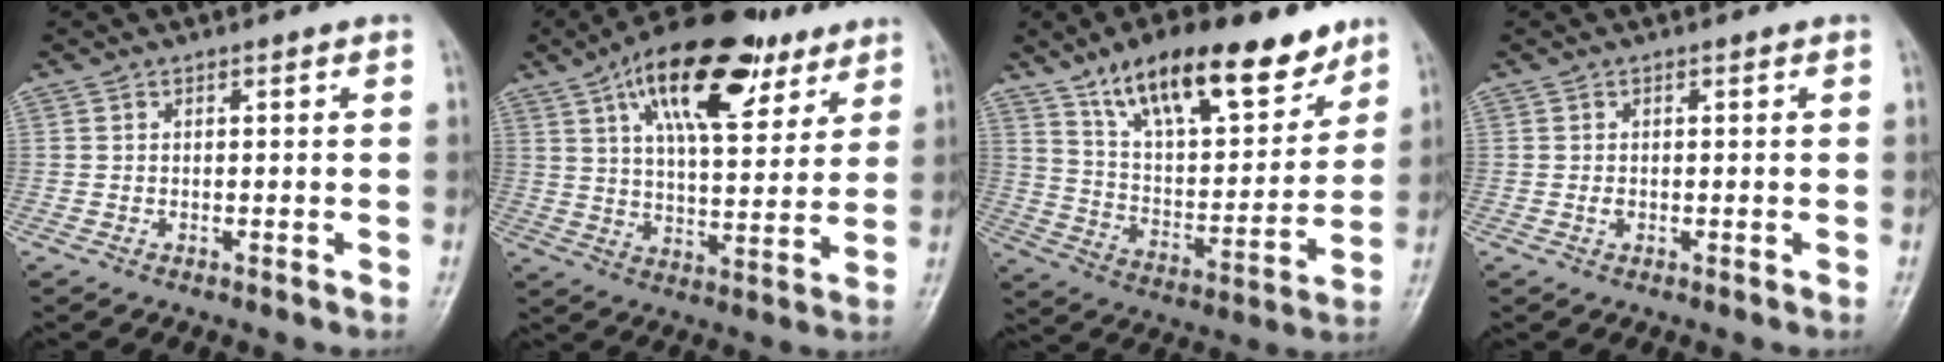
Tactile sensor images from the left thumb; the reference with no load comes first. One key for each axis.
{"total": 21.1, "fx": 11.1, "fy": 9.3, "fz": 15.4, "tx": -0.213, "ty": -0.022, "tz": 0.178}
{"total": 21.9, "fx": 14.3, "fy": 8.8, "fz": 14.1, "tx": -0.181, "ty": -0.054, "tz": 0.243}
{"total": 0.9, "fx": -0.1, "fy": 0.7, "fz": 0.6, "tx": -0.008, "ty": 0.000, "tz": -0.002}